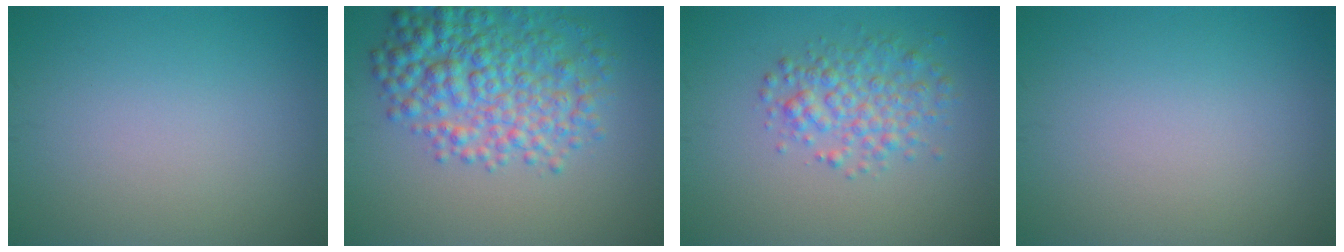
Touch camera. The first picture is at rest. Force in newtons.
{"total": 6.9, "press": 6.9, "slide": 0.2}
{"total": 3.5, "press": 3.5, "slide": 0.1}
{"total": 0.0}